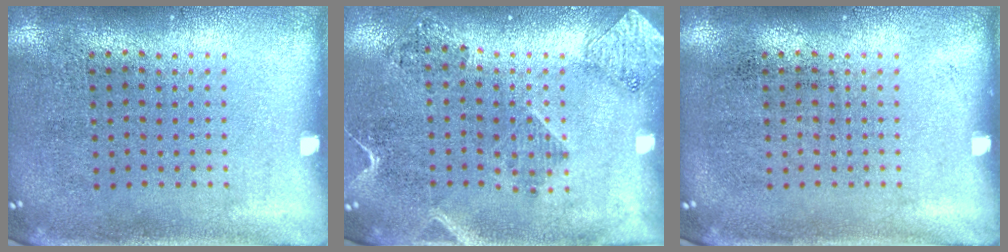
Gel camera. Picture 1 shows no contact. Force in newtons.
{"total": 1.9, "press": 1.6, "slide": 1.0}
{"total": 0.0}